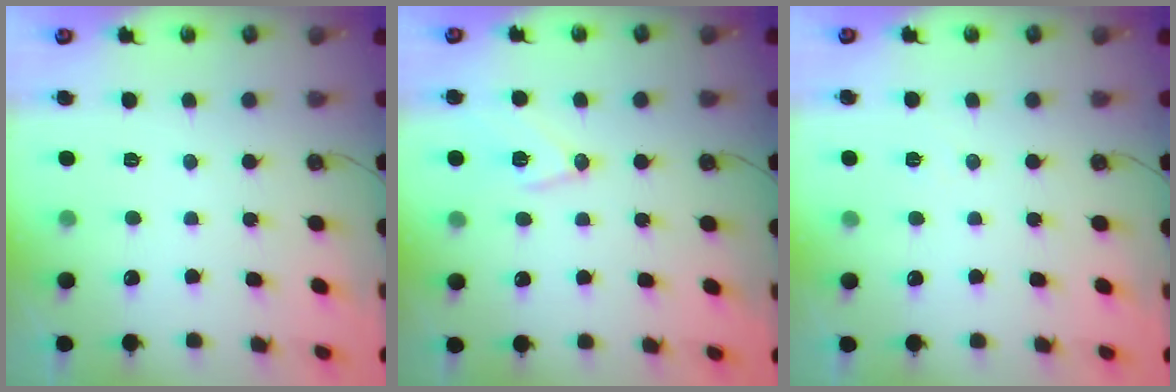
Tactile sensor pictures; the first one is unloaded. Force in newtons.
{"total": 10.8, "press": 10.8, "slide": 0.7}
{"total": 4.8, "press": 4.4, "slide": 1.9}